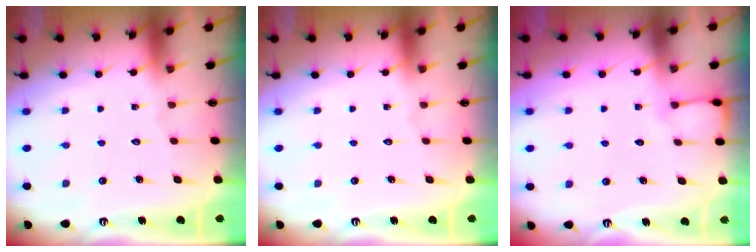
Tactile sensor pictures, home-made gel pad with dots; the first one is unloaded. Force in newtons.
{"total": 0.0}
{"total": 3.1, "press": 3.1, "slide": 0.4}